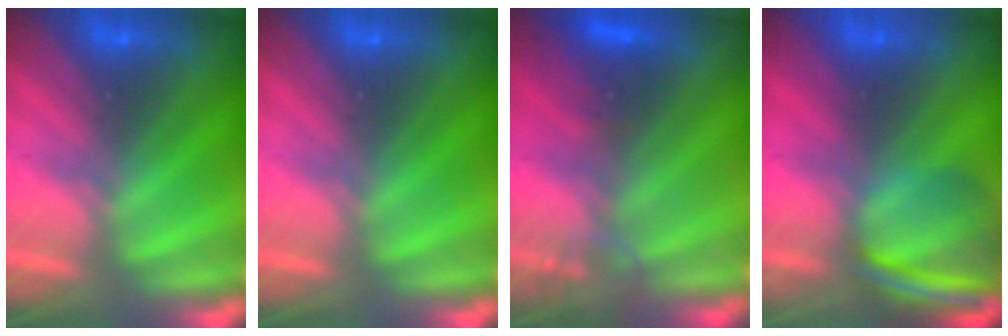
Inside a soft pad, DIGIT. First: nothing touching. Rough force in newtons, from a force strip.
{"total": 0.0}
{"total": 3.3}
{"total": 8.4}